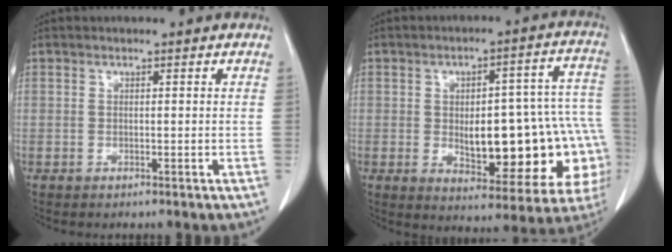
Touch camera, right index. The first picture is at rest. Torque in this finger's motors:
{"motor_torque": [1.70, -0.44, 0.52, 0.08]}